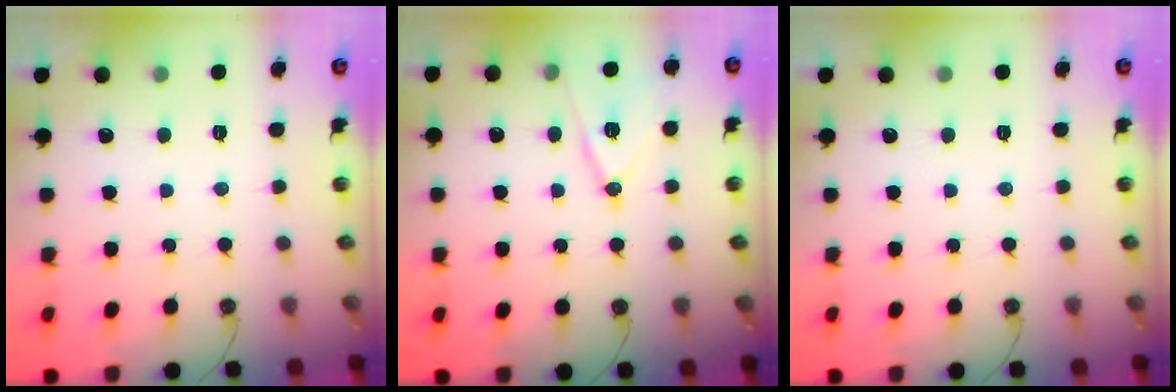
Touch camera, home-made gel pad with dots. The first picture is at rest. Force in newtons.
{"total": 12.4, "press": 11.9, "slide": 3.5}
{"total": 0.0}